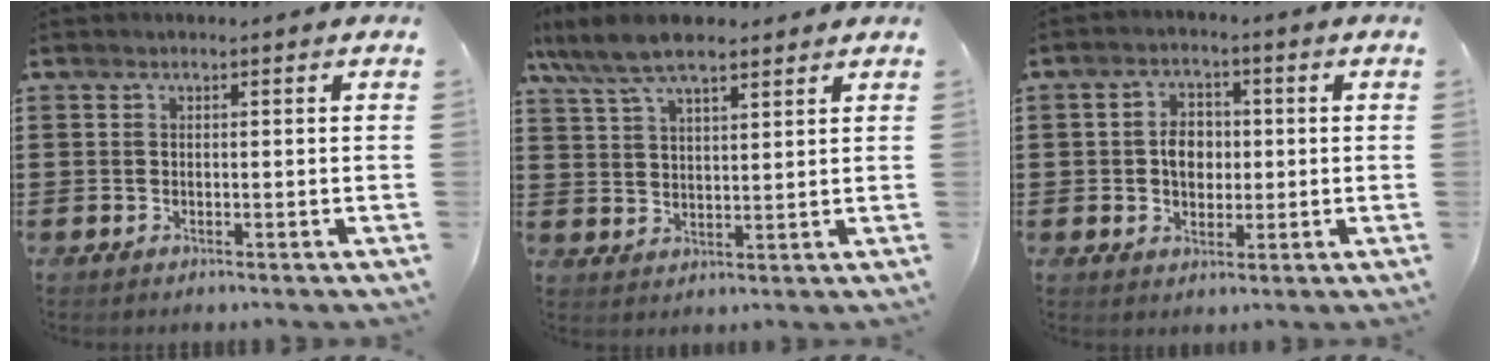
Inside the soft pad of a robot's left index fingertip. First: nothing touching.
{"total": 8.0, "force": [6.3, 2.5, 4.1], "torque": [-0.099, -0.007, 0.117]}
{"total": 4.7, "force": [0.0, 3.4, 3.2], "torque": [-0.063, 0.009, -0.006]}